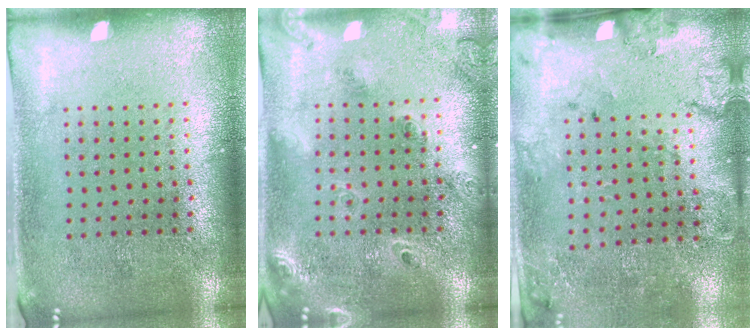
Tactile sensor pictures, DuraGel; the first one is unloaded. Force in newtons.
{"total": 1.8, "press": 1.7, "slide": 0.8}
{"total": 2.0, "press": 1.5, "slide": 1.2}